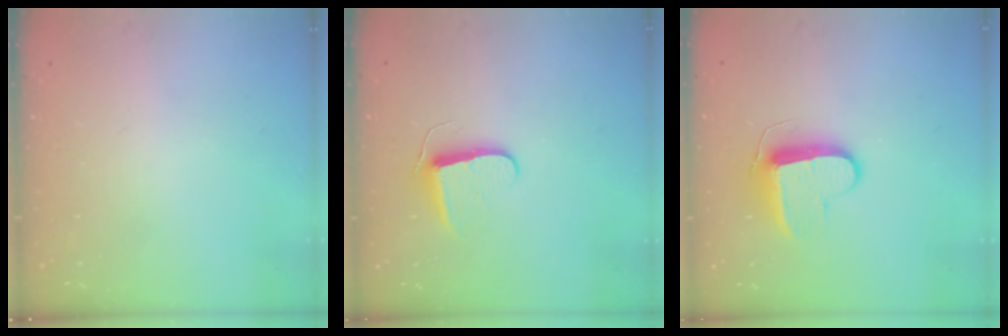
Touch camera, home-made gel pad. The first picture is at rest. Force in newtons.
{"total": 7.2, "press": 7.2, "slide": 0.7}
{"total": 9.9, "press": 9.9, "slide": 0.1}